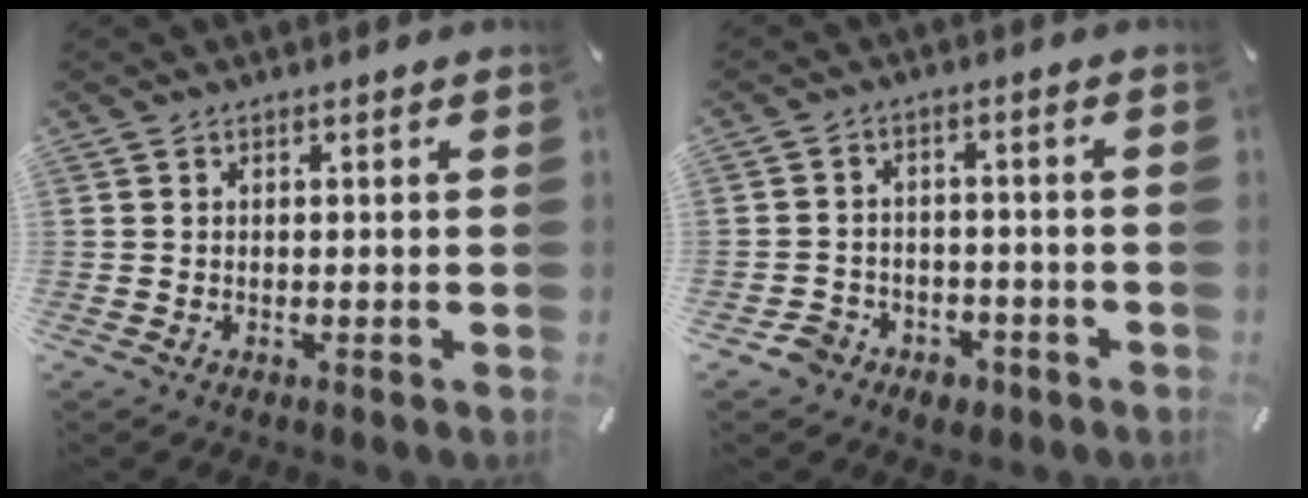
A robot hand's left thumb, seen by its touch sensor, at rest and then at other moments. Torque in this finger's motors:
{"motor_torque": [-0.33, 0.36, 0.00, 0.01, 0.00]}